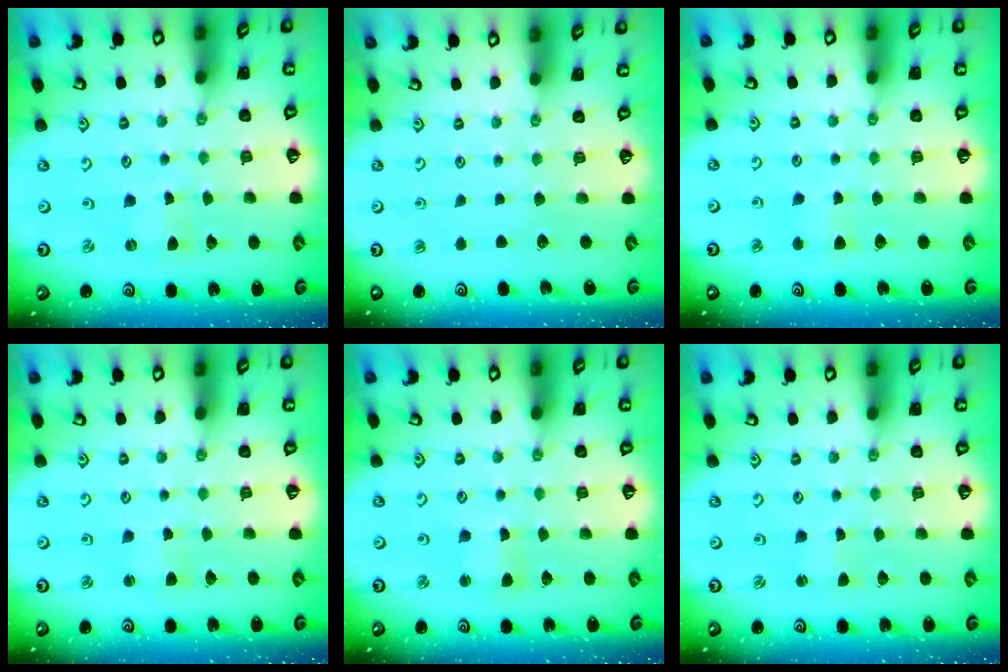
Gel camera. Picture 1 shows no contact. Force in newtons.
{"total": 0.0}
{"total": 3.1, "press": 3.0, "slide": 0.5}
{"total": 2.9, "press": 2.9, "slide": 0.3}
{"total": 1.6, "press": 1.6, "slide": 0.3}
{"total": 0.9, "press": 0.9, "slide": 0.1}